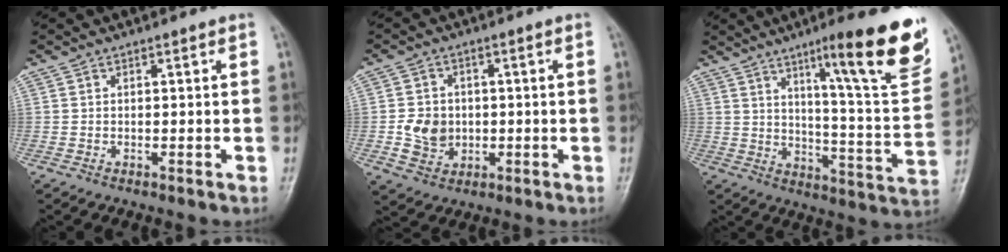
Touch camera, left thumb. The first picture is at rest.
{"total": 6.4, "force": [-0.6, 5.6, 3.1], "torque": [-0.034, 0.000, -0.006]}
{"total": 22.3, "force": [12.8, 2.8, 18.0], "torque": [-0.219, -0.060, 0.188]}